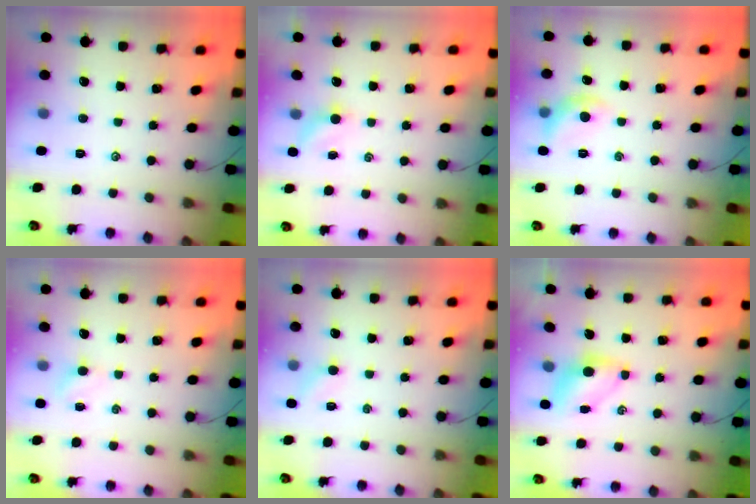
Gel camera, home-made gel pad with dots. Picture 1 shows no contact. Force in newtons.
{"total": 3.5, "press": 3.4, "slide": 0.9}
{"total": 7.9, "press": 7.9, "slide": 0.5}
{"total": 2.8, "press": 2.6, "slide": 1.0}
{"total": 5.1, "press": 5.0, "slide": 1.4}
{"total": 5.5, "press": 5.4, "slide": 0.5}